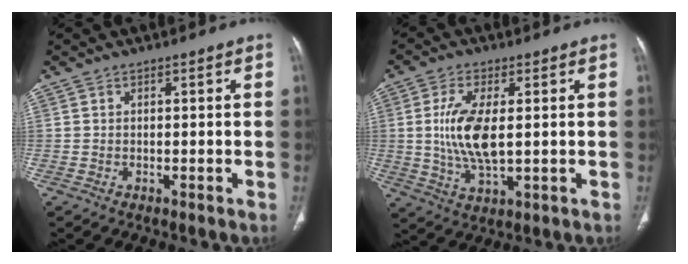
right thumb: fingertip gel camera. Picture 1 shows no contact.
{"total": 10.3, "force": [0.9, 4.2, 9.4], "torque": [-0.196, -0.014, 0.020]}